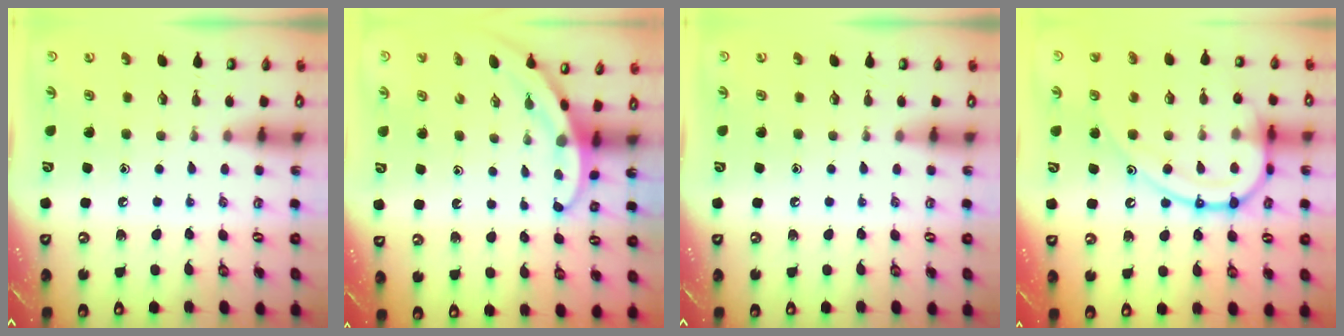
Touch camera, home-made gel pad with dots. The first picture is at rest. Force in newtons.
{"total": 3.3, "press": 3.3, "slide": 0.1}
{"total": 0.0}
{"total": 18.5, "press": 18.5, "slide": 1.2}